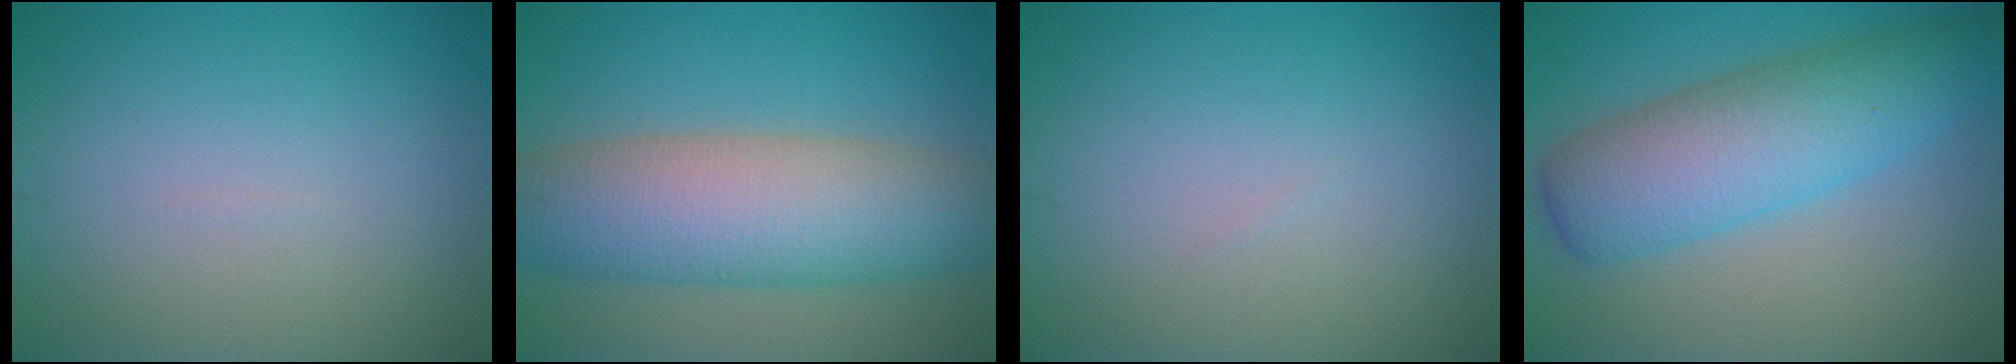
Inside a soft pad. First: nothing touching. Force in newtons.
{"total": 9.8, "press": 9.8, "slide": 0.1}
{"total": 0.0}
{"total": 8.0, "press": 8.0, "slide": 0.2}